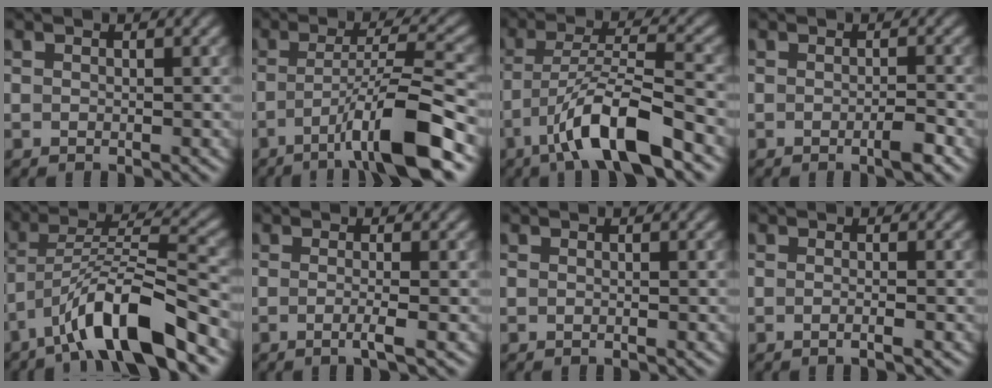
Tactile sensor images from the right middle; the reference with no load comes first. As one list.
[{"total": 8.6, "force": [-3.8, 1.3, 7.6], "torque": [-0.113, 0.014, -0.071]}, {"total": 8.7, "force": [-4.9, 1.8, 7.0], "torque": [-0.118, 0.009, -0.090]}, {"total": 1.9, "force": [-0.8, 0.2, 1.7], "torque": [-0.024, -0.001, -0.013]}, {"total": 9.6, "force": [-5.8, 2.0, 7.4], "torque": [-0.120, 0.015, -0.103]}, {"total": 2.0, "force": [-0.4, 0.5, 1.9], "torque": [-0.027, -0.005, -0.015]}, {"total": 0.0}, {"total": 1.4, "force": [-0.4, 0.4, 1.3], "torque": [-0.013, -0.005, -0.013]}]